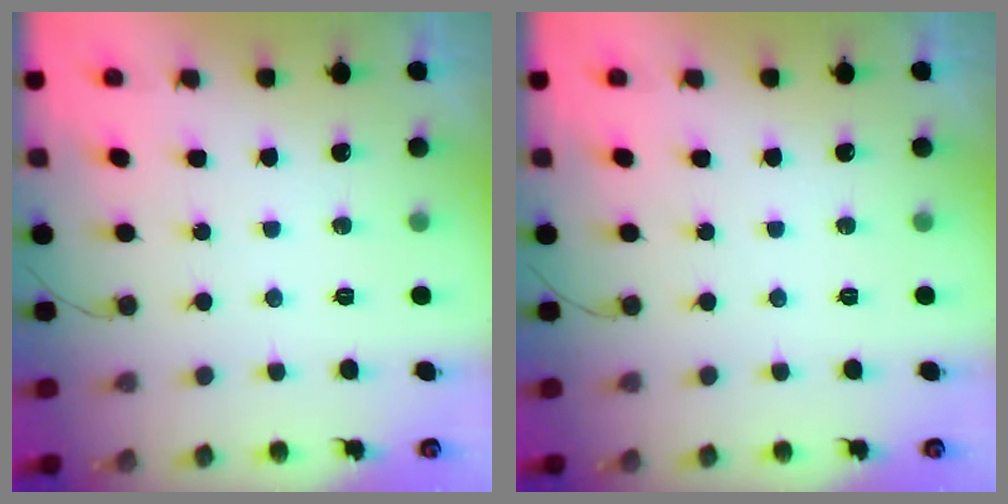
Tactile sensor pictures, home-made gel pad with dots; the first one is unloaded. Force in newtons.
{"total": 0.0}